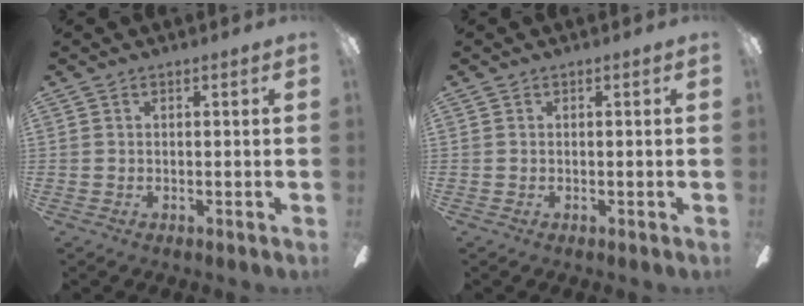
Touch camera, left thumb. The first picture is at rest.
{"total": 0.0}